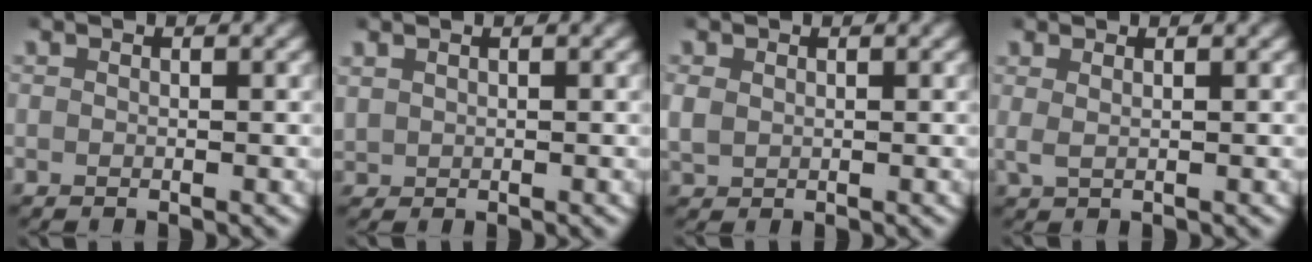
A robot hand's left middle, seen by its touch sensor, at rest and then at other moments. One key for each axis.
{"total": 1.3, "fx": 0.8, "fy": 0.9, "fz": 0.5, "tx": -0.015, "ty": 0.004, "tz": 0.019}
{"total": 2.2, "fx": 0.3, "fy": 2.0, "fz": 1.0, "tx": -0.035, "ty": -0.003, "tz": 0.011}
{"total": 1.3, "fx": 0.7, "fy": 0.5, "fz": 1.0, "tx": -0.029, "ty": -0.003, "tz": 0.016}